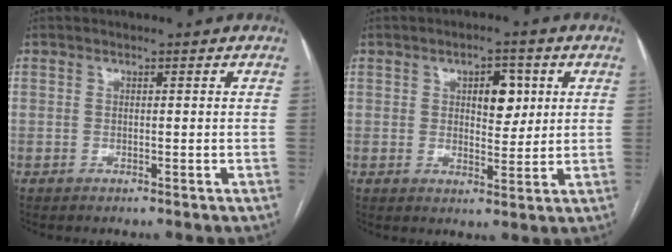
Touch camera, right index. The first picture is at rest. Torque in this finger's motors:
{"motor_torque": [0.09, 0.06, 0.12, 0.04]}